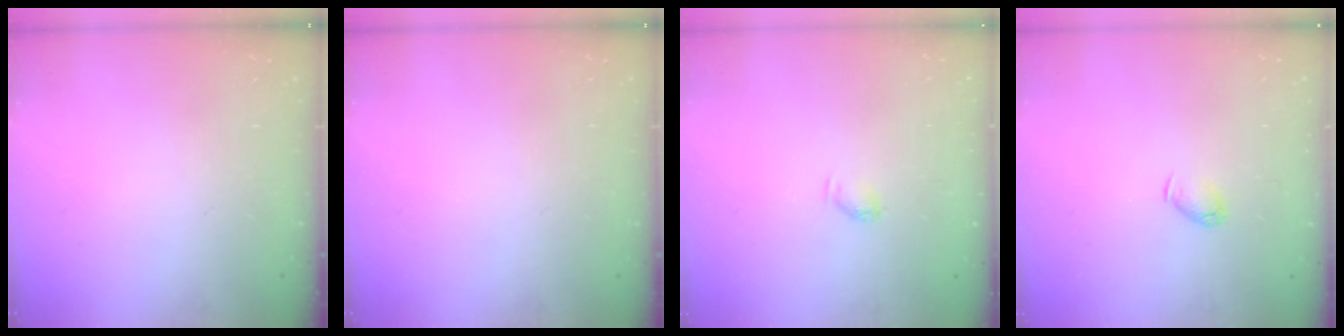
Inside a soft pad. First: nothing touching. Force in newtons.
{"total": 0.0}
{"total": 3.9, "press": 3.9, "slide": 0.6}
{"total": 3.2, "press": 3.1, "slide": 0.6}